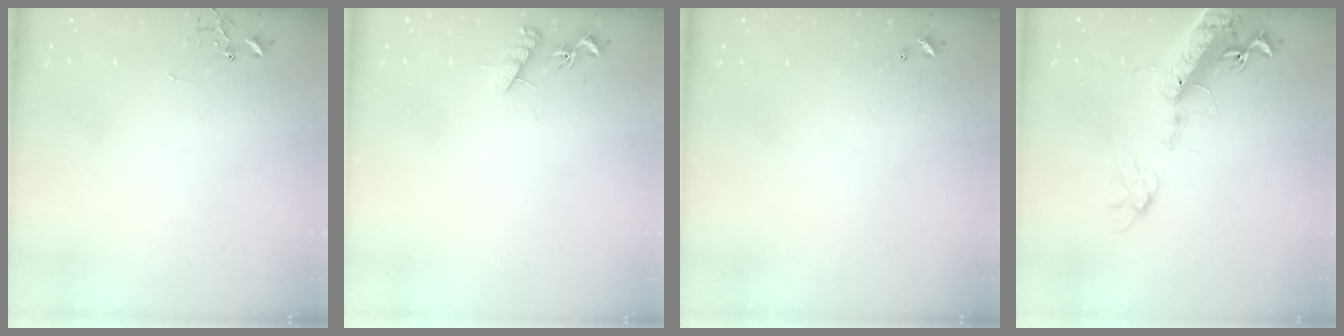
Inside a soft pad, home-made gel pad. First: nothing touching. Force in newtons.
{"total": 8.1, "press": 8.1, "slide": 0.6}
{"total": 0.0}
{"total": 17.9, "press": 17.4, "slide": 3.9}